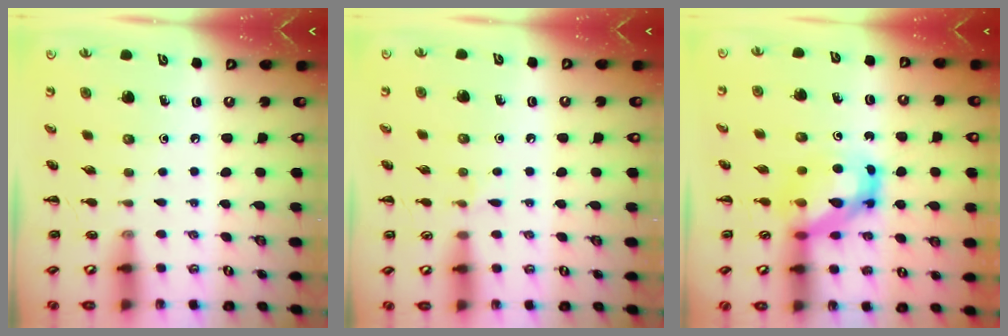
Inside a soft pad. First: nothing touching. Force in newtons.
{"total": 4.5, "press": 4.2, "slide": 1.5}
{"total": 7.0, "press": 6.9, "slide": 1.3}